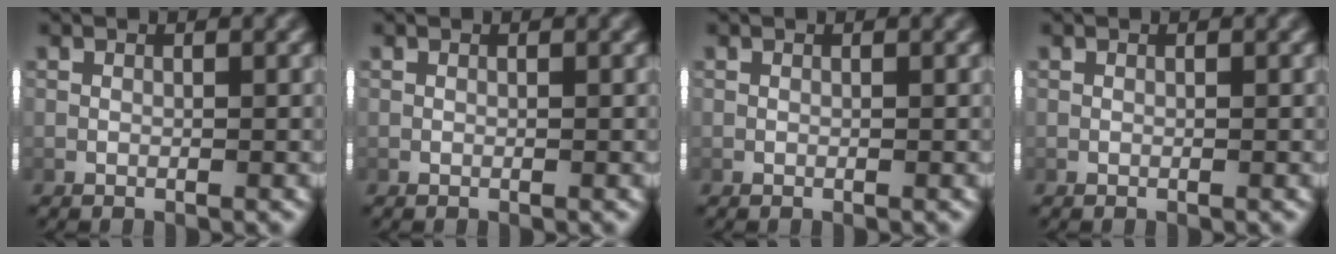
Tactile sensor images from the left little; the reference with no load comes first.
{"total": 0.0}
{"total": 0.0}
{"total": 0.0}